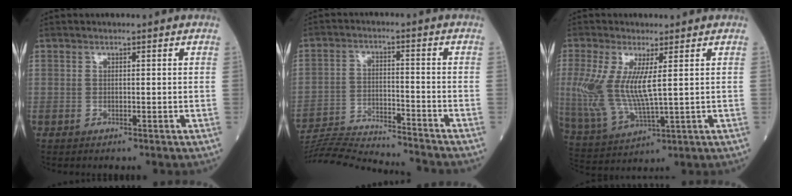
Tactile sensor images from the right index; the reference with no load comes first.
{"total": 17.2, "force": [-16.6, -0.6, 4.6], "torque": [-0.085, -0.014, -0.261]}
{"total": 10.2, "force": [1.6, 2.2, 9.8], "torque": [-0.237, -0.008, 0.040]}